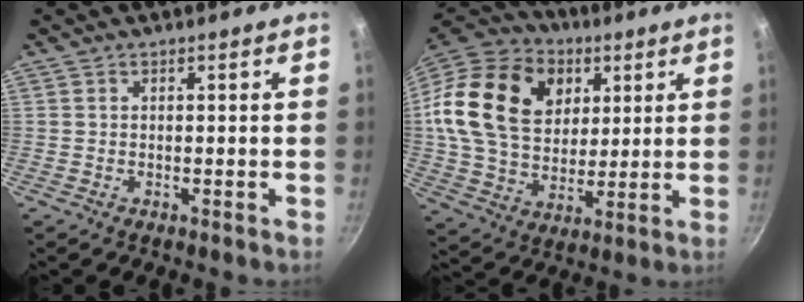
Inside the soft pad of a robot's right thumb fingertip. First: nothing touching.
{"total": 25.3, "force": [7.3, 18.6, 15.5], "torque": [-0.267, 0.002, 0.128]}